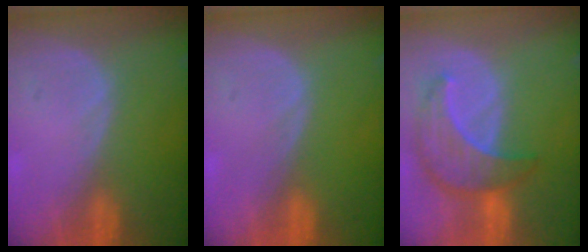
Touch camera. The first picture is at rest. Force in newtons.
{"total": 0.0}
{"total": 8.6, "press": 7.8, "slide": 3.7}